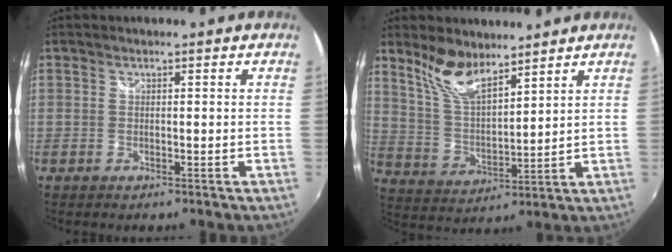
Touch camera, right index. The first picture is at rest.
{"total": 9.2, "force": [7.5, 2.8, 4.7], "torque": [-0.094, -0.002, 0.152]}